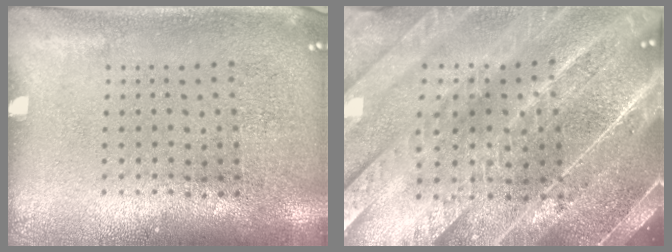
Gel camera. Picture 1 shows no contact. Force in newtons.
{"total": 5.3, "press": 4.5, "slide": 2.8}